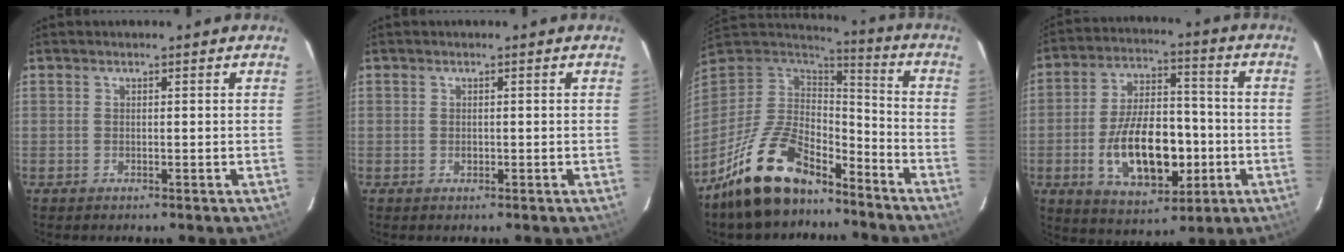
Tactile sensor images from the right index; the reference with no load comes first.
{"total": 0.8, "force": [-0.2, 0.8, 0.3], "torque": [-0.003, 0.000, -0.002]}
{"total": 18.2, "force": [-13.3, 8.2, 9.4], "torque": [-0.200, 0.000, -0.224]}
{"total": 16.8, "force": [-4.1, 8.8, 13.7], "torque": [-0.262, 0.008, -0.051]}